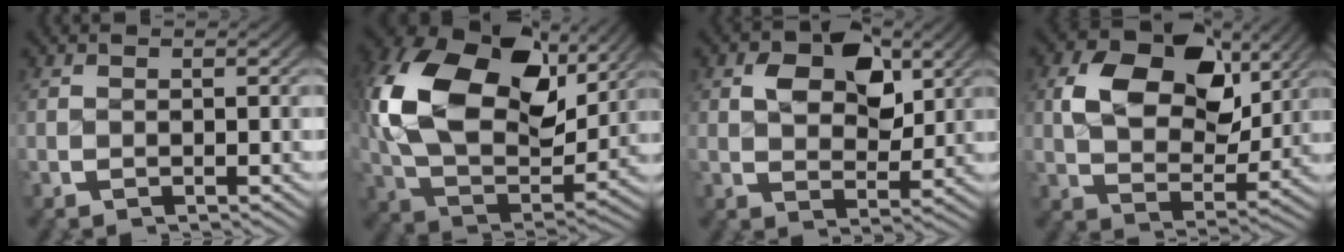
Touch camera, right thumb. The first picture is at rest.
{"total": 18.9, "force": [3.4, 11.8, 14.3], "torque": [-0.307, -0.037, 0.068]}
{"total": 5.9, "force": [1.6, 3.7, 4.3], "torque": [-0.067, -0.010, 0.031]}
{"total": 11.8, "force": [3.2, 7.3, 8.6], "torque": [-0.164, -0.020, 0.058]}